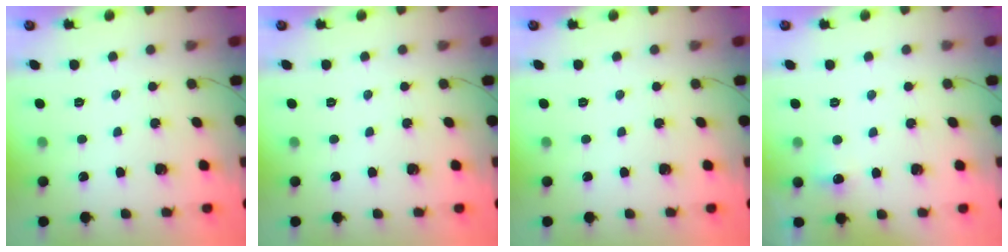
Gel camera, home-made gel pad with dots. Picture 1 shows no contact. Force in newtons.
{"total": 0.0}
{"total": 0.0}
{"total": 4.2, "press": 3.7, "slide": 1.9}